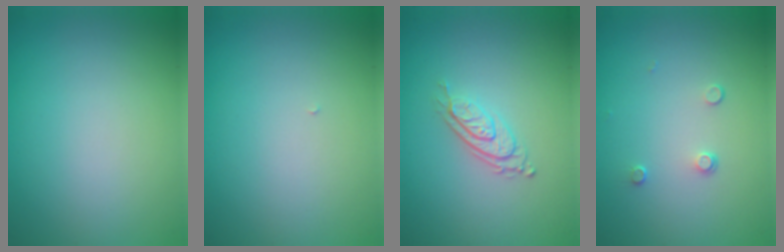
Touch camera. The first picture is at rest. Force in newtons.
{"total": 0.0}
{"total": 2.8, "press": 2.0, "slide": 2.1}
{"total": 0.9, "press": 0.6, "slide": 0.6}